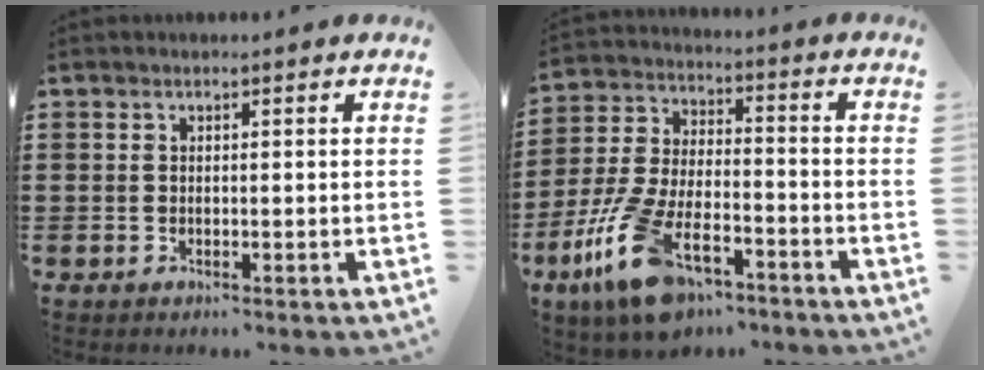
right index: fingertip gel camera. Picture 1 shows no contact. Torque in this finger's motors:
{"motor_torque": [2.14, 0.00, 1.05, 0.21]}